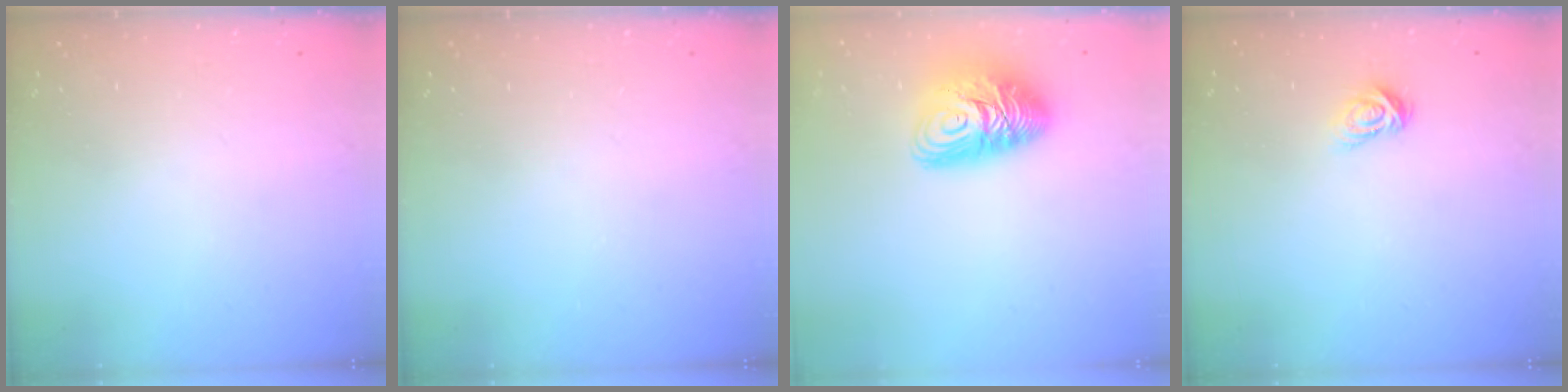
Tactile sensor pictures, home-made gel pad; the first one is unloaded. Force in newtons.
{"total": 0.0}
{"total": 11.7, "press": 11.7, "slide": 1.0}
{"total": 4.0, "press": 3.9, "slide": 0.5}